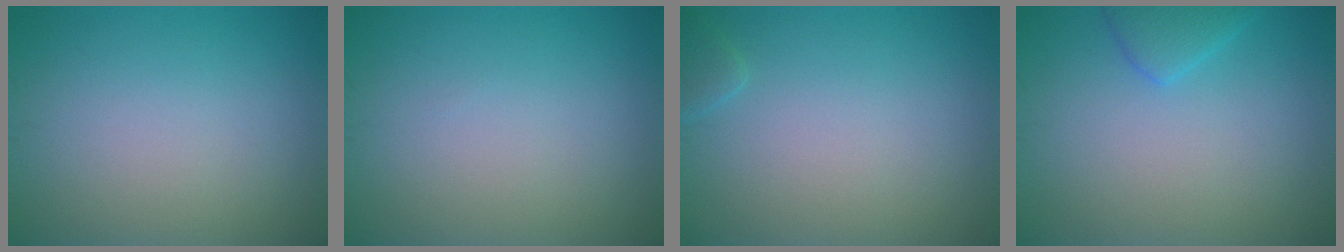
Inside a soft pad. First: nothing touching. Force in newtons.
{"total": 0.0}
{"total": 0.9, "press": 0.9, "slide": 0.1}
{"total": 2.0, "press": 1.9, "slide": 0.2}